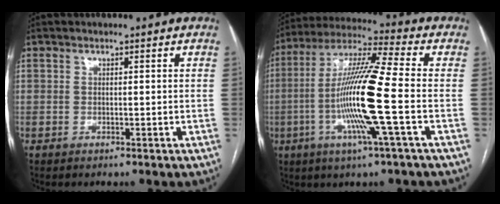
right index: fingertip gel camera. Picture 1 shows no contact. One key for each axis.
{"total": 15.6, "fx": -3.2, "fy": -0.7, "fz": 15.3, "tx": -0.298, "ty": -0.006, "tz": -0.072}